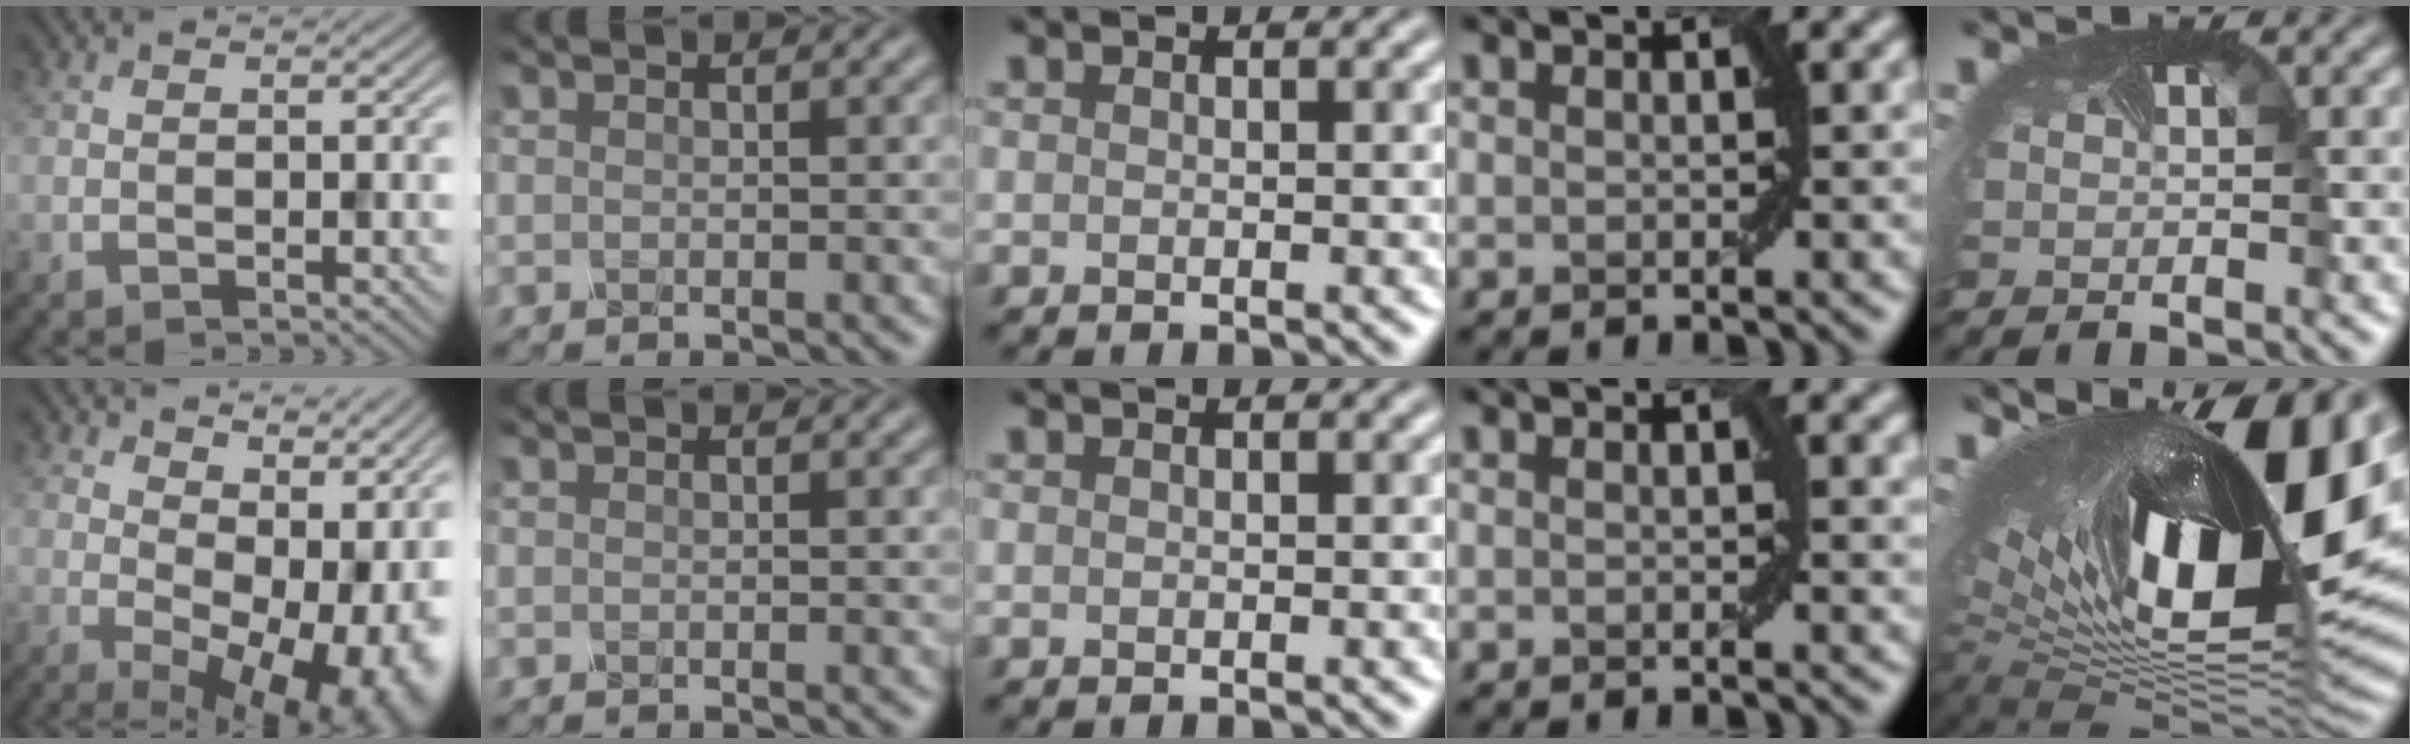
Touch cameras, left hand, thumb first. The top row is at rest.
{"thumb": {"total": 14.3, "force": [1.9, 8.5, 11.3], "torque": [-0.116, -0.019, 0.063]}, "ring": {"total": 0.7, "force": [0.4, 0.1, 0.6], "torque": [-0.005, -0.003, 0.006]}, "little": {"total": 20.3, "force": [5.4, 8.7, 17.5], "torque": [-0.298, 0.014, 0.084]}}